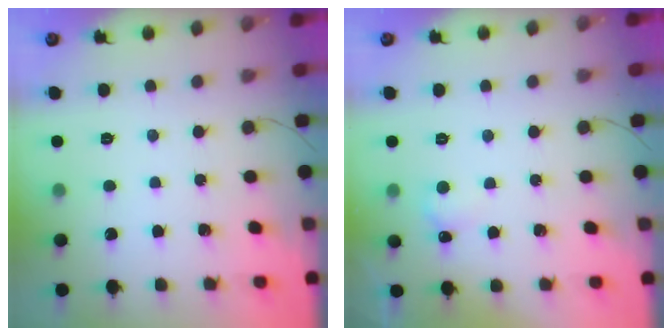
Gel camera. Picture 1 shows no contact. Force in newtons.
{"total": 4.8, "press": 4.6, "slide": 1.2}